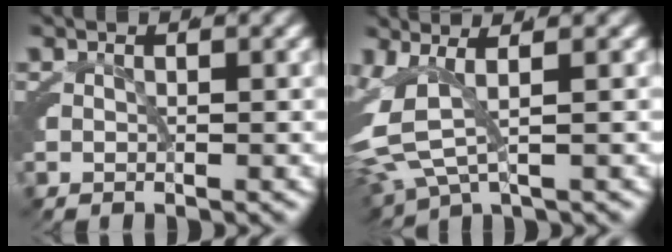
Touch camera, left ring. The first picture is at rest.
{"total": 6.0, "force": [0.3, 3.7, 4.7], "torque": [-0.127, -0.018, 0.011]}